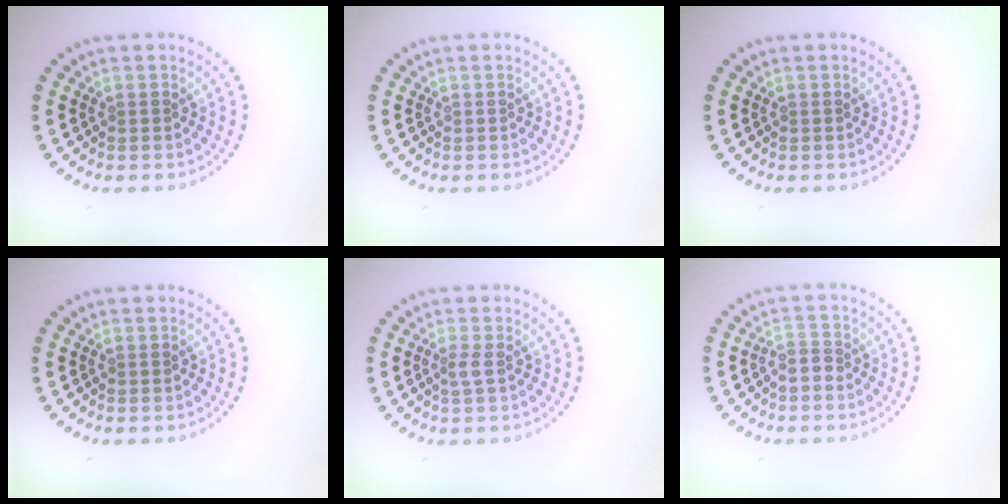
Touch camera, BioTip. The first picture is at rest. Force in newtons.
{"total": 0.0}
{"total": 0.0}
{"total": 0.0}
{"total": 1.0, "press": 0.8, "slide": 0.6}
{"total": 1.6, "press": 1.2, "slide": 1.1}